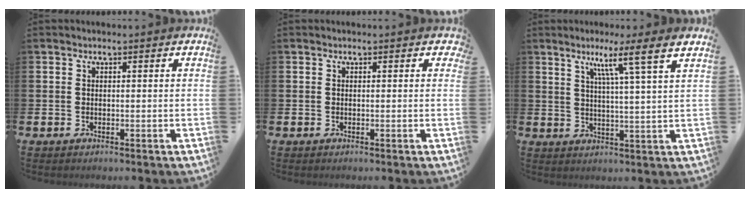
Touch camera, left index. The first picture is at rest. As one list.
[{"total": 0.7, "force": [0.0, 0.5, 0.4], "torque": [0.001, 0.005, -0.005]}, {"total": 6.7, "force": [4.5, -0.8, 4.9], "torque": [-0.094, -0.024, 0.068]}]